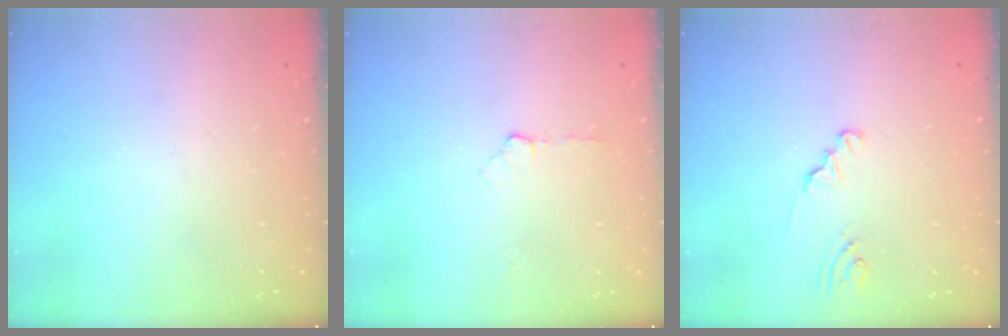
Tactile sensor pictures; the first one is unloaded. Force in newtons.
{"total": 5.8, "press": 4.7, "slide": 3.4}
{"total": 1.7, "press": 1.7, "slide": 0.2}